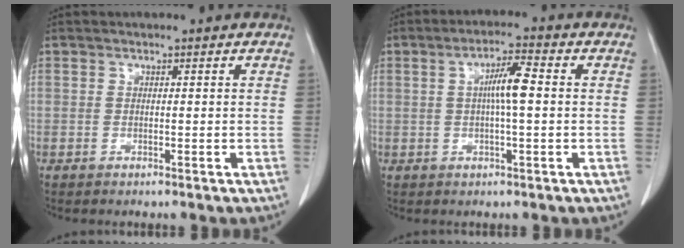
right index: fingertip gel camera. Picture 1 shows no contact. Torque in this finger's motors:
{"motor_torque": [0.94, -0.08, 0.48, 0.12]}